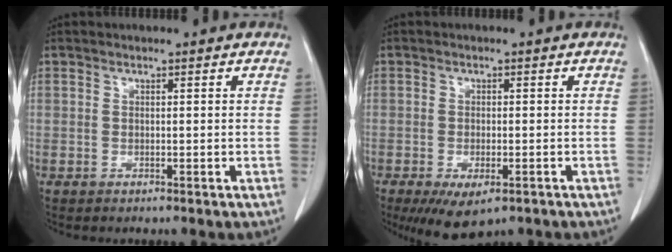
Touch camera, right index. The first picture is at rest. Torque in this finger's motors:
{"motor_torque": [0.97, -0.90, 0.35, 0.08]}